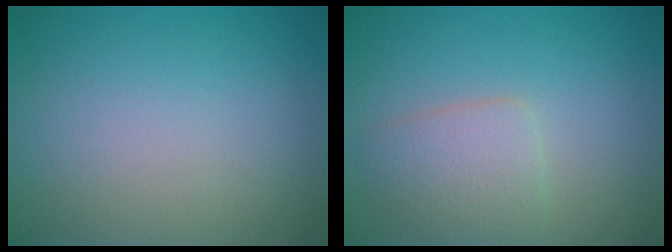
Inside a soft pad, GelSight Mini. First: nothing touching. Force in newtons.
{"total": 2.9, "press": 2.9, "slide": 0.2}